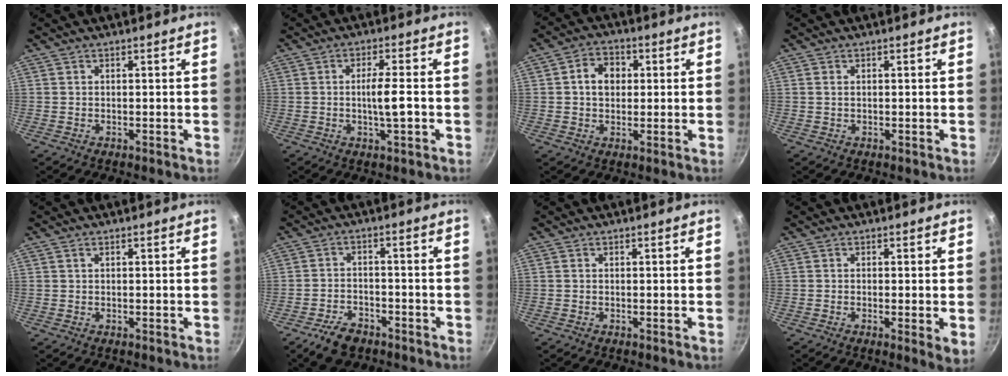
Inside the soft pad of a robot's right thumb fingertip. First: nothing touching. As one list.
[{"total": 5.2, "force": [-0.9, 0.8, 5.1], "torque": [-0.091, 0.007, -0.018]}, {"total": 6.5, "force": [1.0, 5.2, 3.8], "torque": [-0.037, 0.010, 0.007]}, {"total": 0.8, "force": [0.2, 0.5, 0.6], "torque": [-0.011, 0.001, 0.003]}, {"total": 0.5, "force": [0.3, 0.3, 0.3], "torque": [-0.004, 0.002, 0.005]}, {"total": 6.7, "force": [-4.5, 3.8, 3.3], "torque": [-0.058, 0.032, -0.075]}, {"total": 0.0}, {"total": 3.4, "force": [-0.3, 0.7, 3.3], "torque": [-0.048, -0.013, -0.007]}]